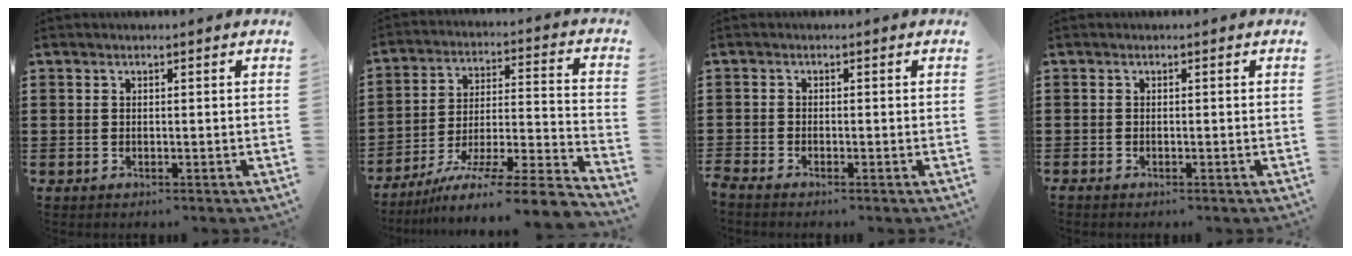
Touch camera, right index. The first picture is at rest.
{"total": 9.9, "force": [-7.7, 0.3, 6.2], "torque": [-0.093, 0.009, -0.150]}
{"total": 0.8, "force": [-0.8, 0.0, 0.1], "torque": [-0.003, -0.001, -0.014]}
{"total": 0.0}